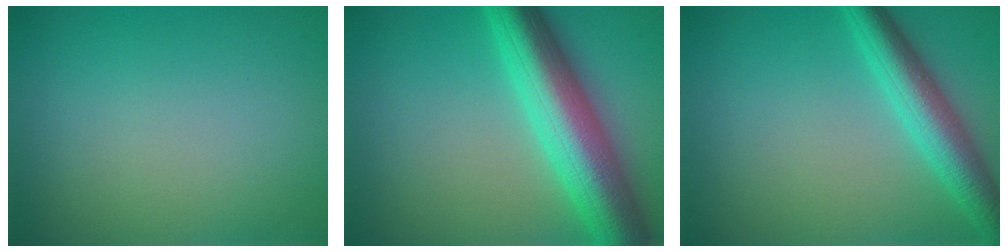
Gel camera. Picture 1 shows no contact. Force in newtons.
{"total": 9.2, "press": 9.2, "slide": 0.3}
{"total": 5.0, "press": 5.0, "slide": 0.2}